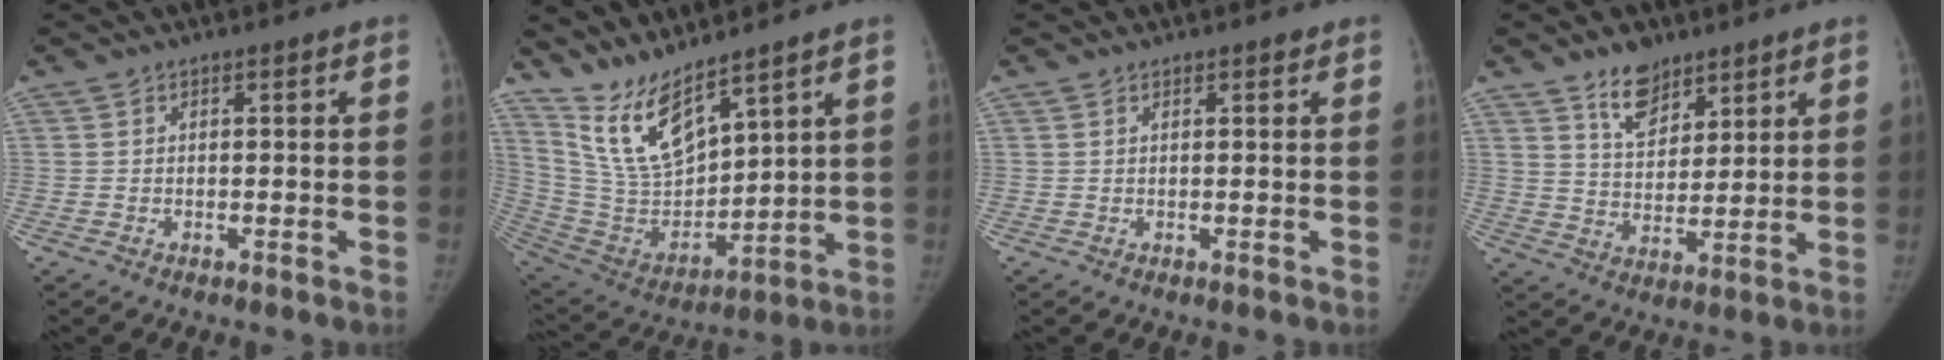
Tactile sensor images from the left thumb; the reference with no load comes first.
{"total": 12.8, "force": [10.4, 3.3, 6.8], "torque": [-0.113, -0.071, 0.224]}
{"total": 0.7, "force": [0.6, 0.3, 0.2], "torque": [-0.004, -0.004, 0.007]}
{"total": 7.8, "force": [5.6, 4.3, 3.3], "torque": [-0.026, -0.043, 0.102]}